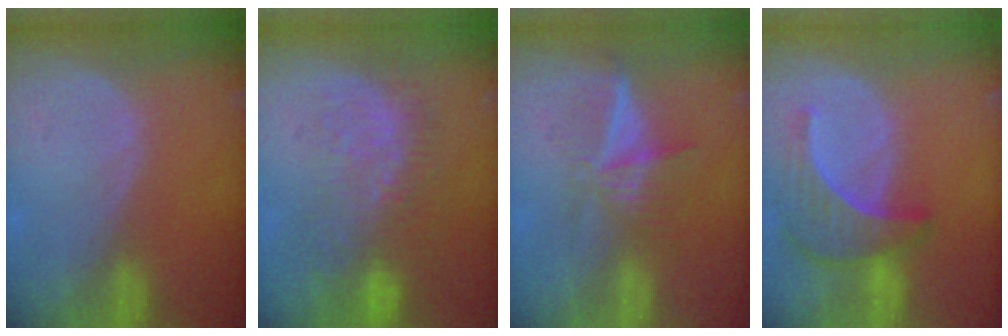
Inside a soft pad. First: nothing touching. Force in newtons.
{"total": 9.8, "press": 8.8, "slide": 4.2}
{"total": 6.3, "press": 5.3, "slide": 3.5}
{"total": 6.8, "press": 6.8, "slide": 0.7}